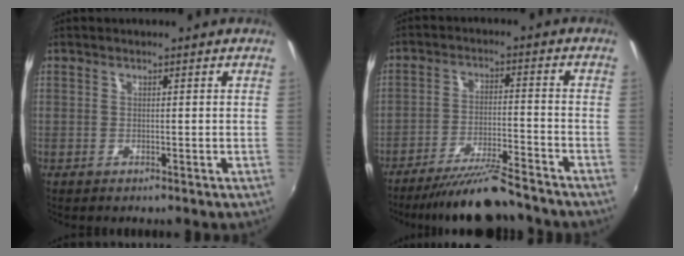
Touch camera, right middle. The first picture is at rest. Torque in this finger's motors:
{"motor_torque": [1.07, -1.07, 0.16, 0.06]}